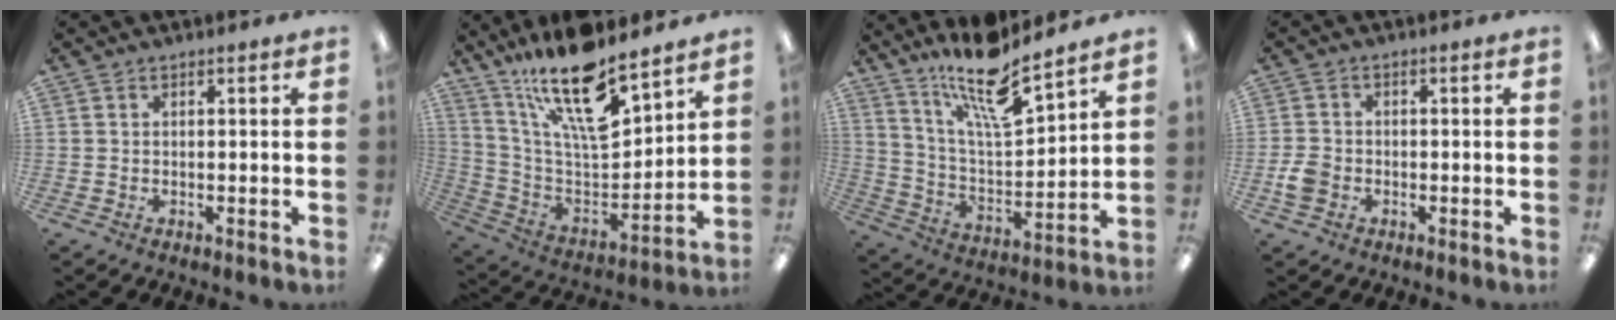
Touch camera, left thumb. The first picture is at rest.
{"total": 19.0, "force": [14.1, 5.5, 11.5], "torque": [-0.207, -0.100, 0.244]}
{"total": 15.6, "force": [12.3, 3.3, 8.9], "torque": [-0.158, -0.085, 0.206]}
{"total": 4.1, "force": [-1.5, 3.1, 2.1], "torque": [-0.039, 0.008, -0.027]}